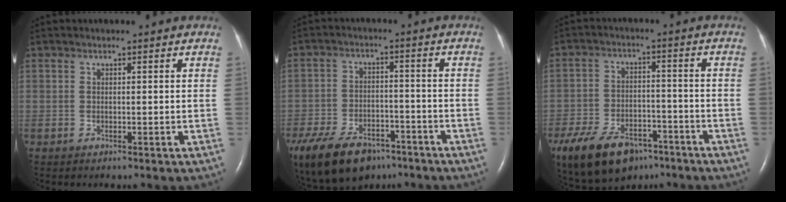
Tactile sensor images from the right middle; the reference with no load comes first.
{"total": 19.7, "force": [-13.0, 10.9, 10.0], "torque": [-0.275, -0.031, -0.204]}
{"total": 15.9, "force": [-10.4, 8.5, 8.5], "torque": [-0.195, -0.013, -0.169]}